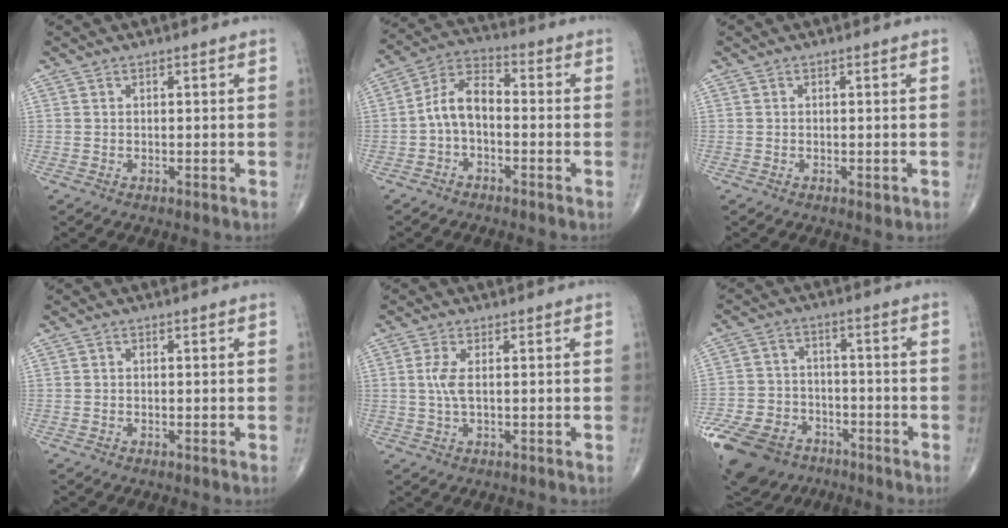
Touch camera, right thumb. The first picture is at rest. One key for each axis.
{"total": 7.6, "fx": -1.4, "fy": 4.4, "fz": 6.0, "tx": -0.109, "ty": 0.034, "tz": -0.039}
{"total": 0.8, "fx": -0.3, "fy": 0.5, "fz": 0.6, "tx": -0.005, "ty": -0.001, "tz": -0.004}
{"total": 0.0}
{"total": 3.2, "fx": 0.3, "fy": 1.0, "fz": 3.0, "tx": -0.077, "ty": 0.001, "tz": 0.007}
{"total": 18.9, "fx": -11.1, "fy": 12.8, "fz": 8.3, "tx": -0.195, "ty": 0.037, "tz": -0.183}